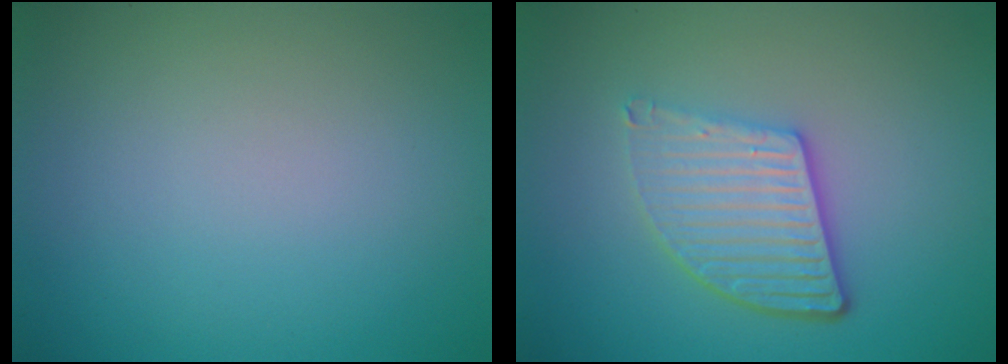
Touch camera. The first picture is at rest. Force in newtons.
{"total": 4.7, "press": 3.6, "slide": 3.1}